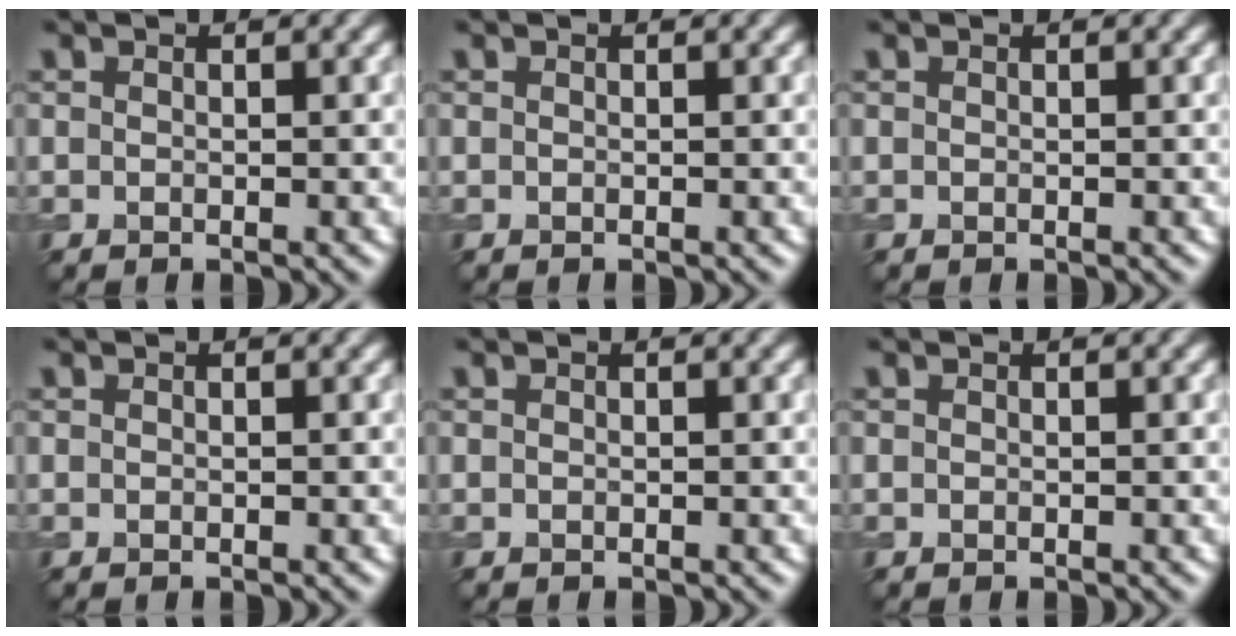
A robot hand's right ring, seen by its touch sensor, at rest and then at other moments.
{"total": 0.0}
{"total": 0.0}
{"total": 0.0}
{"total": 0.0}
{"total": 0.0}